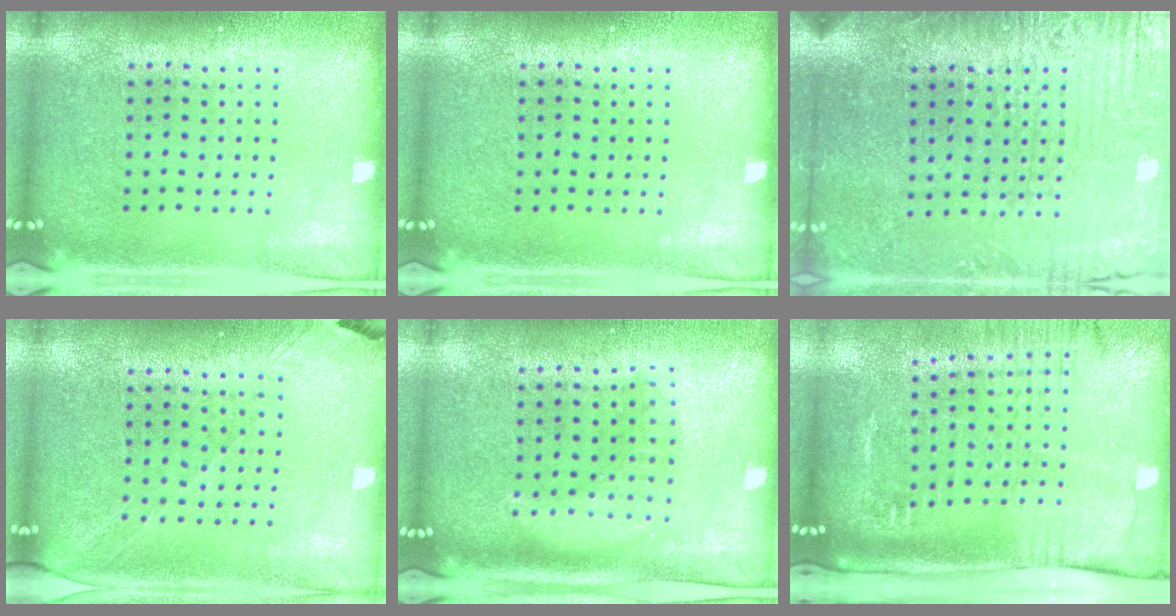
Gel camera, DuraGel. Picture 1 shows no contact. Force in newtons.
{"total": 0.0}
{"total": 4.1, "press": 3.8, "slide": 1.4}
{"total": 1.4, "press": 1.2, "slide": 0.8}
{"total": 1.6, "press": 1.4, "slide": 0.7}
{"total": 2.7, "press": 2.1, "slide": 1.7}